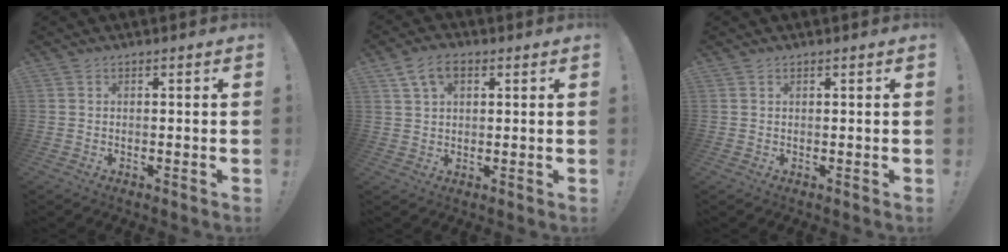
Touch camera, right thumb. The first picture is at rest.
{"total": 7.1, "force": [3.1, 4.1, 4.8], "torque": [-0.082, 0.003, 0.061]}
{"total": 0.6, "force": [0.5, 0.3, 0.2], "torque": [-0.003, -0.001, 0.009]}